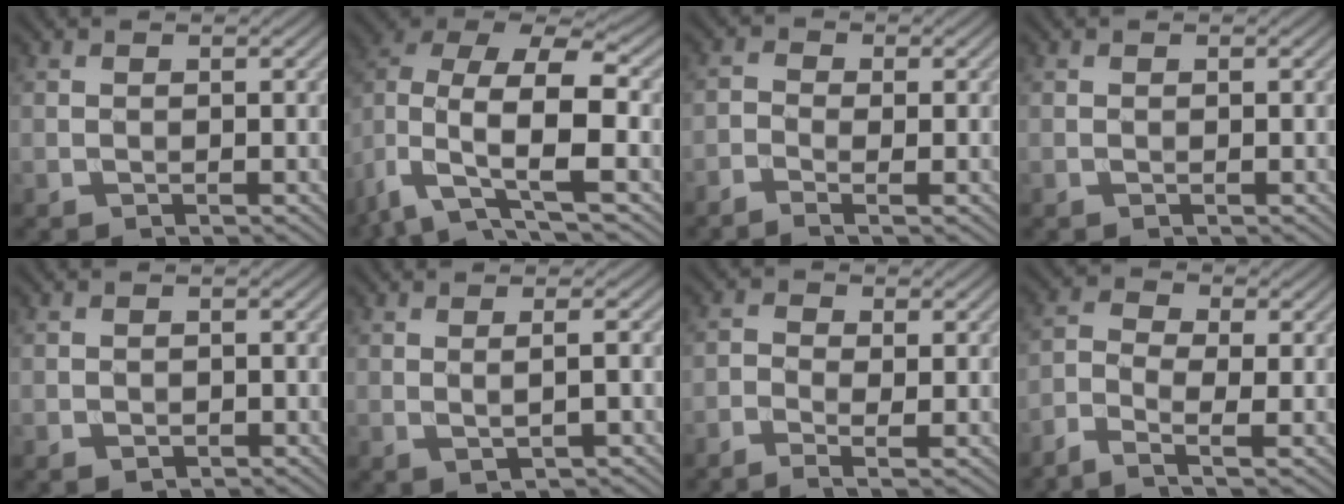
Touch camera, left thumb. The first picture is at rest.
{"total": 13.2, "force": [-2.2, 7.2, 10.9], "torque": [-0.229, -0.013, -0.045]}
{"total": 2.2, "force": [-1.3, 0.6, 1.7], "torque": [-0.036, 0.000, -0.033]}
{"total": 0.0}
{"total": 0.9, "force": [-0.4, 0.7, 0.5], "torque": [-0.005, -0.004, -0.008]}
{"total": 2.1, "force": [0.1, 0.2, 2.0], "torque": [-0.042, 0.003, 0.002]}
{"total": 2.7, "force": [-1.3, 0.9, 2.2], "torque": [-0.048, -0.001, -0.031]}
{"total": 4.3, "force": [-2.4, 1.4, 3.3], "torque": [-0.077, -0.003, -0.062]}